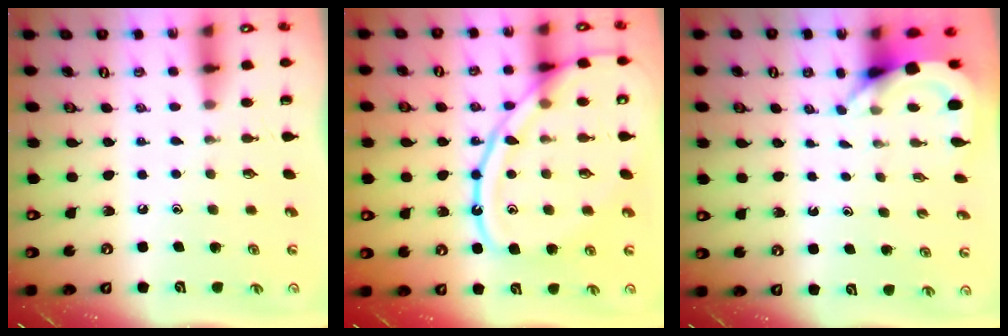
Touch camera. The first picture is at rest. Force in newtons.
{"total": 18.0, "press": 17.9, "slide": 1.7}
{"total": 3.7, "press": 3.7, "slide": 0.3}